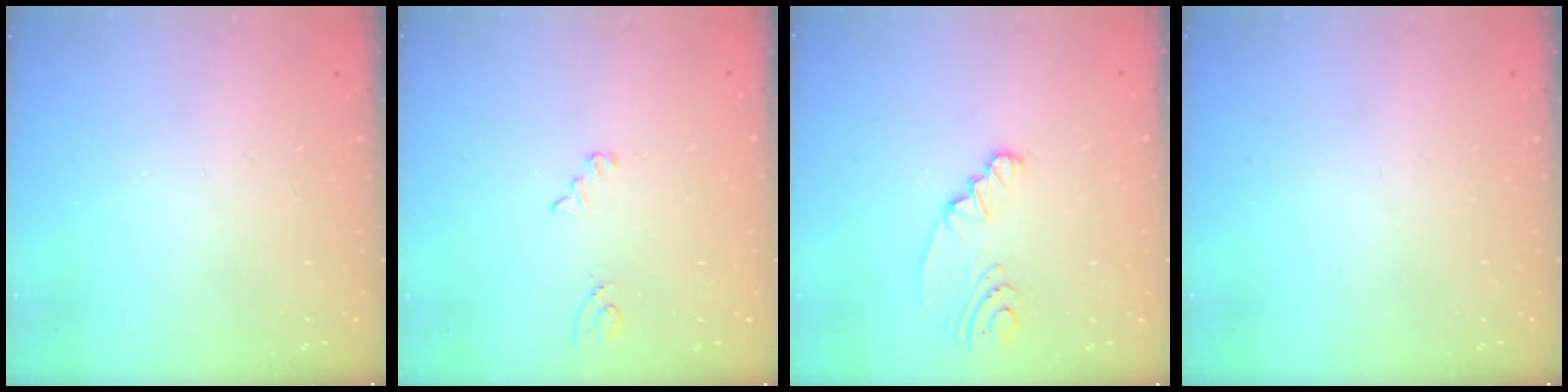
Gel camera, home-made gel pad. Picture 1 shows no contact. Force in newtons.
{"total": 3.7, "press": 3.7, "slide": 0.5}
{"total": 2.8, "press": 2.6, "slide": 1.2}
{"total": 0.0}